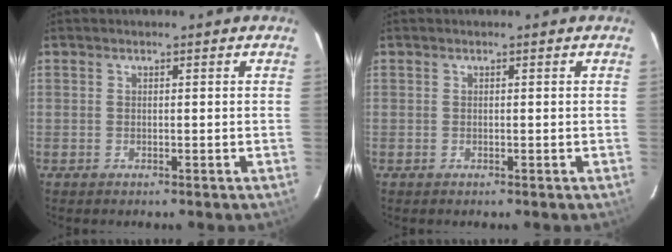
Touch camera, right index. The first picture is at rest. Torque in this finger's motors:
{"motor_torque": [0.00, 0.00, 0.00, 0.00]}